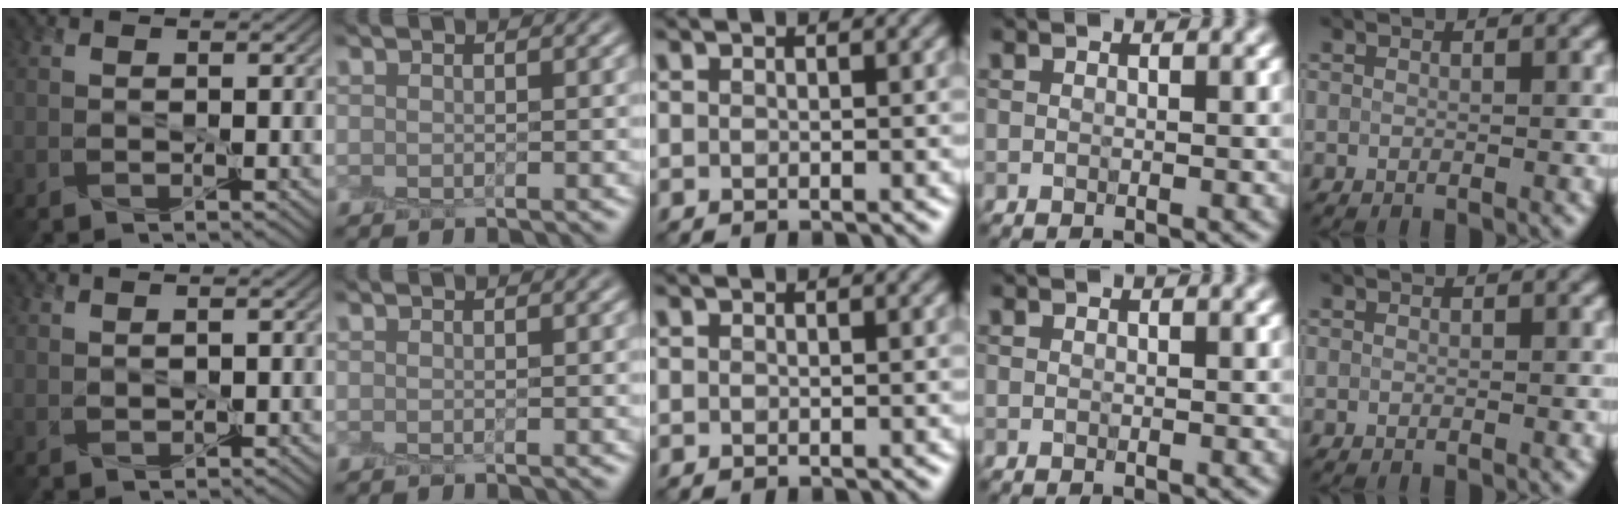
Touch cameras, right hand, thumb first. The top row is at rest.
{"thumb": {"total": 1.0, "force": [0.7, 0.5, 0.6], "torque": [-0.018, -0.001, 0.022]}}